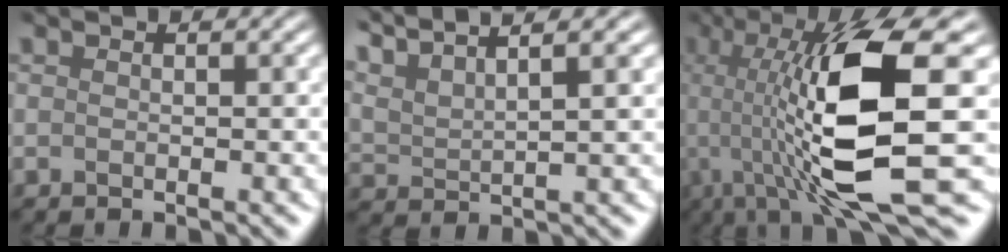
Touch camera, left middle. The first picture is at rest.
{"total": 7.3, "force": [6.7, 1.8, 2.4], "torque": [-0.030, 0.042, 0.083]}
{"total": 12.4, "force": [0.9, 3.0, 12.0], "torque": [-0.221, -0.011, 0.021]}